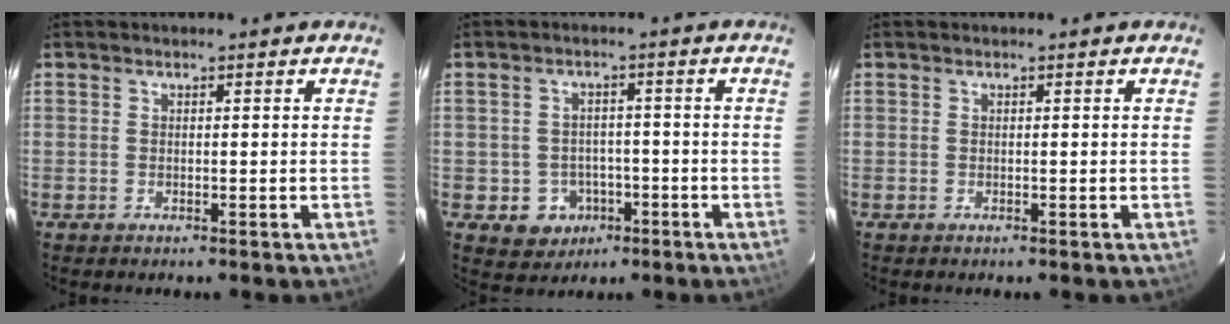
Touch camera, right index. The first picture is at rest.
{"total": 6.3, "force": [-2.6, 5.6, 1.4], "torque": [-0.042, 0.015, -0.018]}
{"total": 0.0}